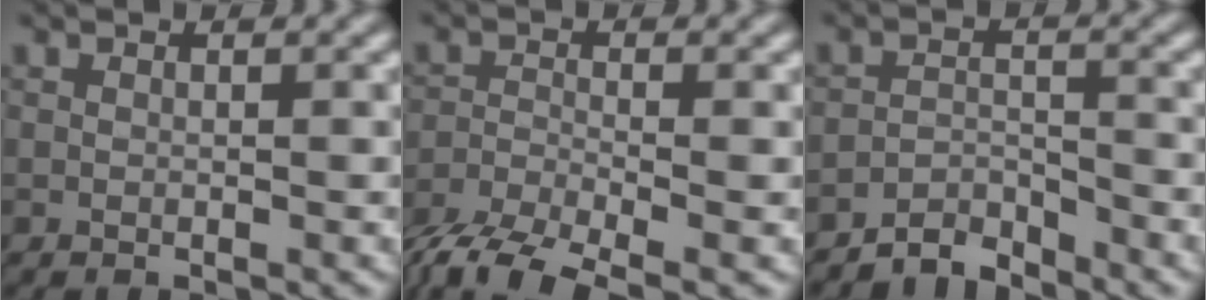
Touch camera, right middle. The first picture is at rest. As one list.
[{"total": 5.1, "force": [-4.3, 1.1, 2.4], "torque": [-0.050, -0.005, -0.080]}, {"total": 2.8, "force": [-2.8, 0.2, 0.0], "torque": [-0.001, 0.013, -0.053]}]